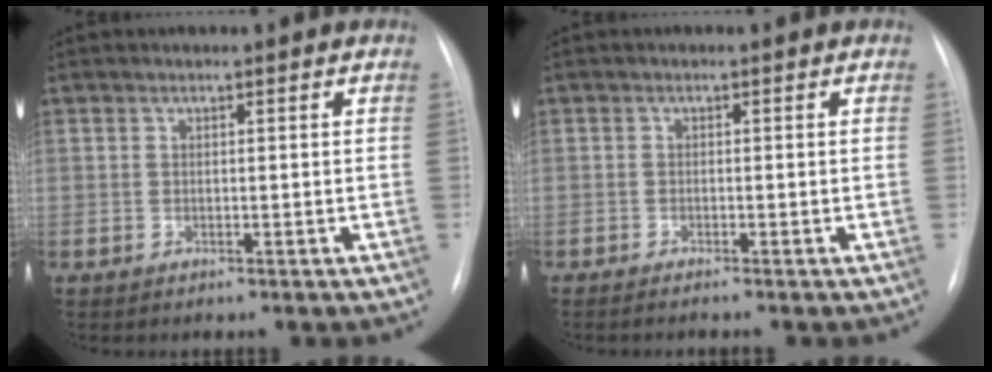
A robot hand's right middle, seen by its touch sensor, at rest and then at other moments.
{"total": 1.6, "force": [-1.3, -0.3, 0.8], "torque": [-0.013, -0.001, -0.018]}